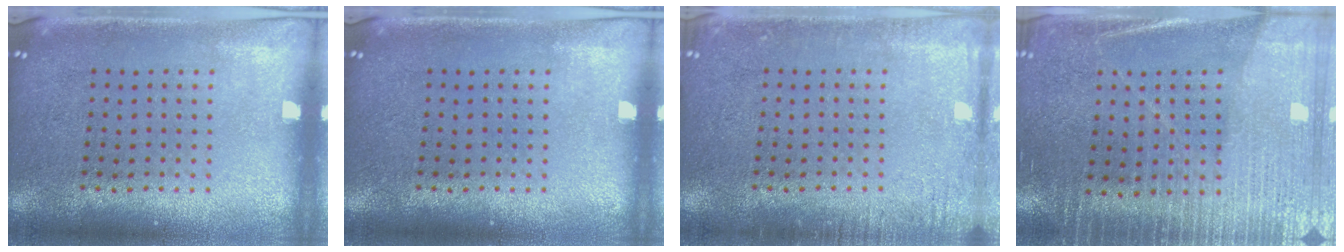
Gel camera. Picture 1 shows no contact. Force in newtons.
{"total": 0.0}
{"total": 1.8, "press": 1.8, "slide": 0.2}
{"total": 3.3, "press": 3.0, "slide": 1.2}